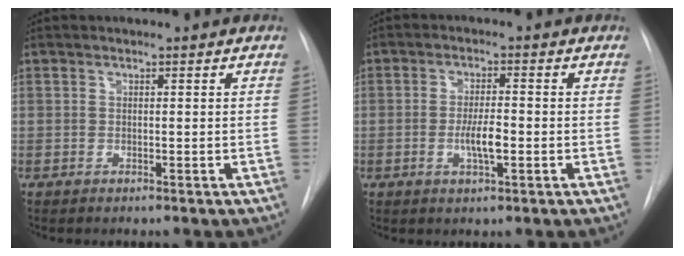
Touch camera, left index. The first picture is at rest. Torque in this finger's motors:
{"motor_torque": [0.65, 0.12, 0.15, 0.07]}